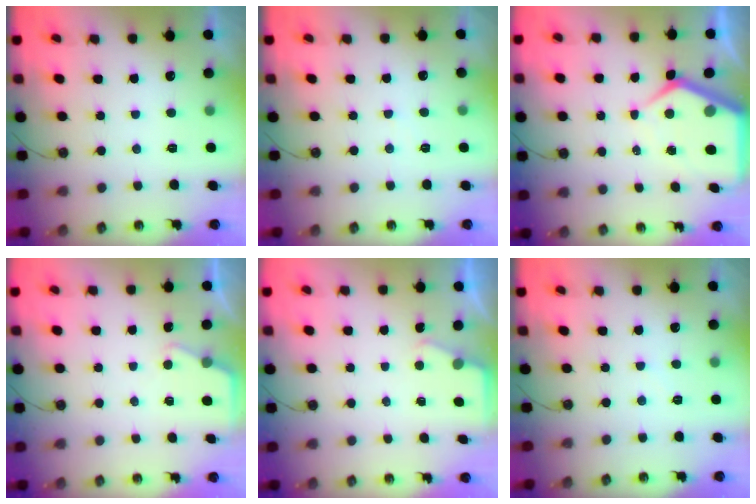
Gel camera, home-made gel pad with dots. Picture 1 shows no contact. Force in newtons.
{"total": 3.5, "press": 3.5, "slide": 0.5}
{"total": 9.7, "press": 9.7, "slide": 0.9}
{"total": 3.1, "press": 3.0, "slide": 0.4}
{"total": 2.3, "press": 2.3, "slide": 0.4}
{"total": 2.5, "press": 2.5, "slide": 0.4}